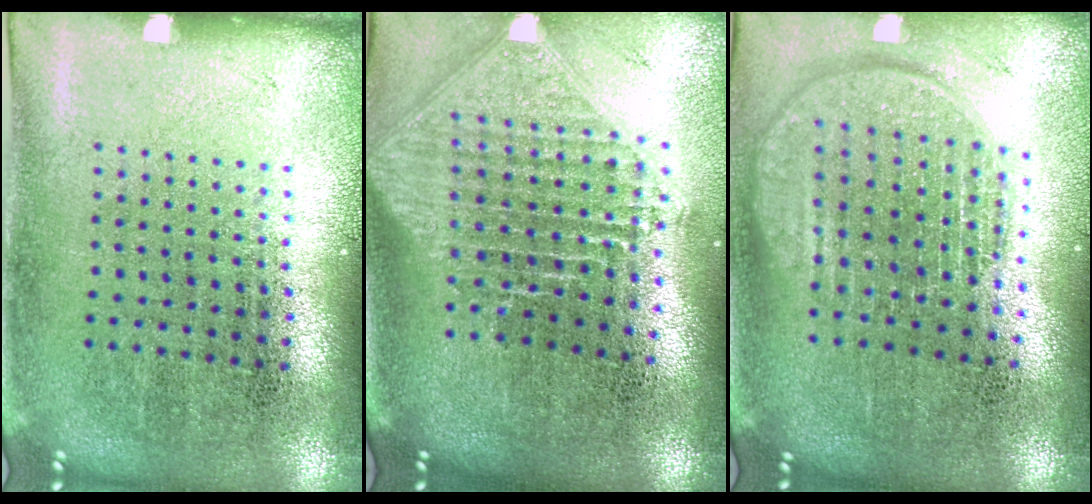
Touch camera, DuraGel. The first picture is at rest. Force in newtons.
{"total": 2.4, "press": 1.9, "slide": 1.5}
{"total": 1.9, "press": 1.6, "slide": 1.0}